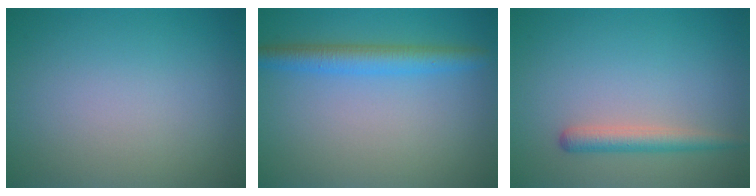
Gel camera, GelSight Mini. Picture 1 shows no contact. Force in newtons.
{"total": 3.4, "press": 3.4, "slide": 0.2}
{"total": 2.2, "press": 2.2, "slide": 0.1}